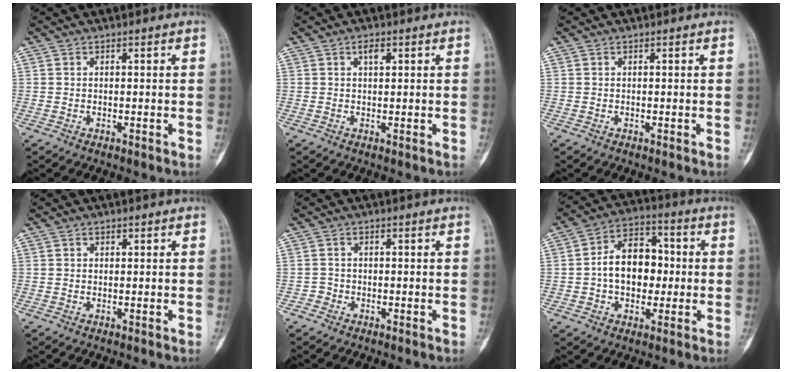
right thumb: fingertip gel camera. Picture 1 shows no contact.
{"total": 1.8, "force": [0.9, 0.9, 1.2], "torque": [-0.017, -0.001, 0.014]}
{"total": 0.0}
{"total": 0.0}
{"total": 1.1, "force": [-0.7, 0.9, -0.1], "torque": [0.007, 0.006, -0.019]}
{"total": 14.1, "force": [-0.2, 9.8, 10.1], "torque": [-0.118, 0.035, -0.009]}